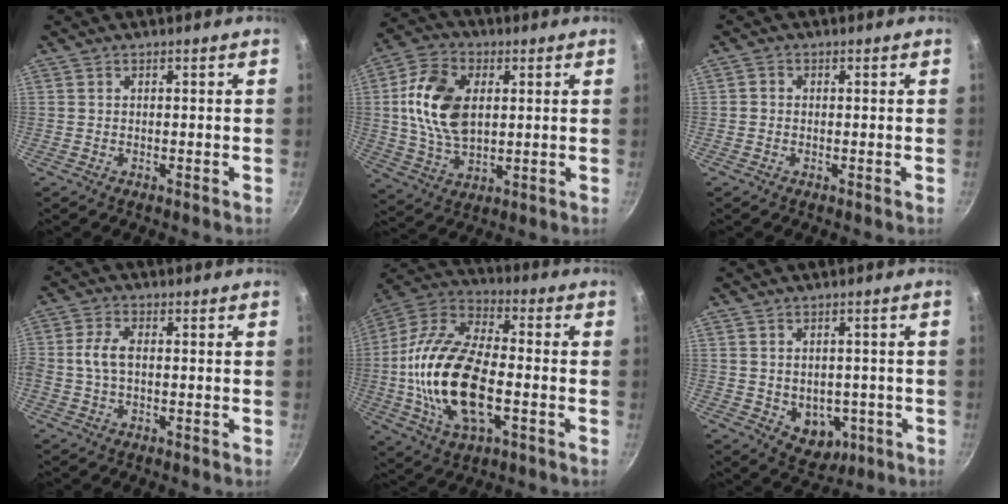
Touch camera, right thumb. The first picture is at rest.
{"total": 14.7, "force": [2.3, 9.3, 11.2], "torque": [-0.196, -0.003, 0.041]}
{"total": 1.0, "force": [-0.2, 0.9, 0.4], "torque": [-0.007, 0.004, -0.005]}
{"total": 4.7, "force": [-0.1, 2.6, 3.9], "torque": [-0.082, 0.014, -0.008]}
{"total": 22.1, "force": [-3.5, 11.1, 18.8], "torque": [-0.362, 0.028, -0.075]}
{"total": 7.4, "force": [-1.6, 5.6, 4.6], "torque": [-0.033, -0.002, -0.007]}